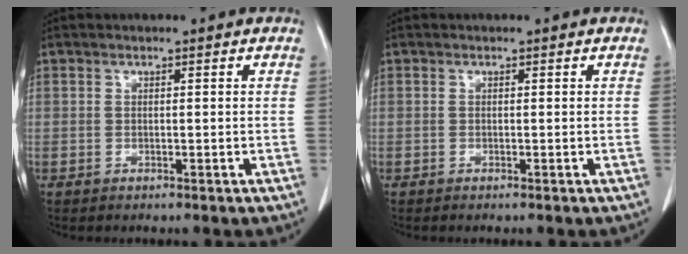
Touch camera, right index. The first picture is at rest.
{"total": 0.0}